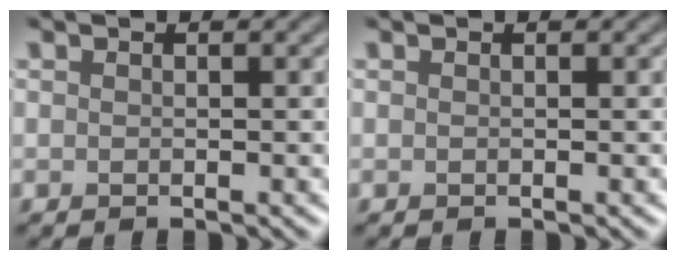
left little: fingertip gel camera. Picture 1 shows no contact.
{"total": 0.0}